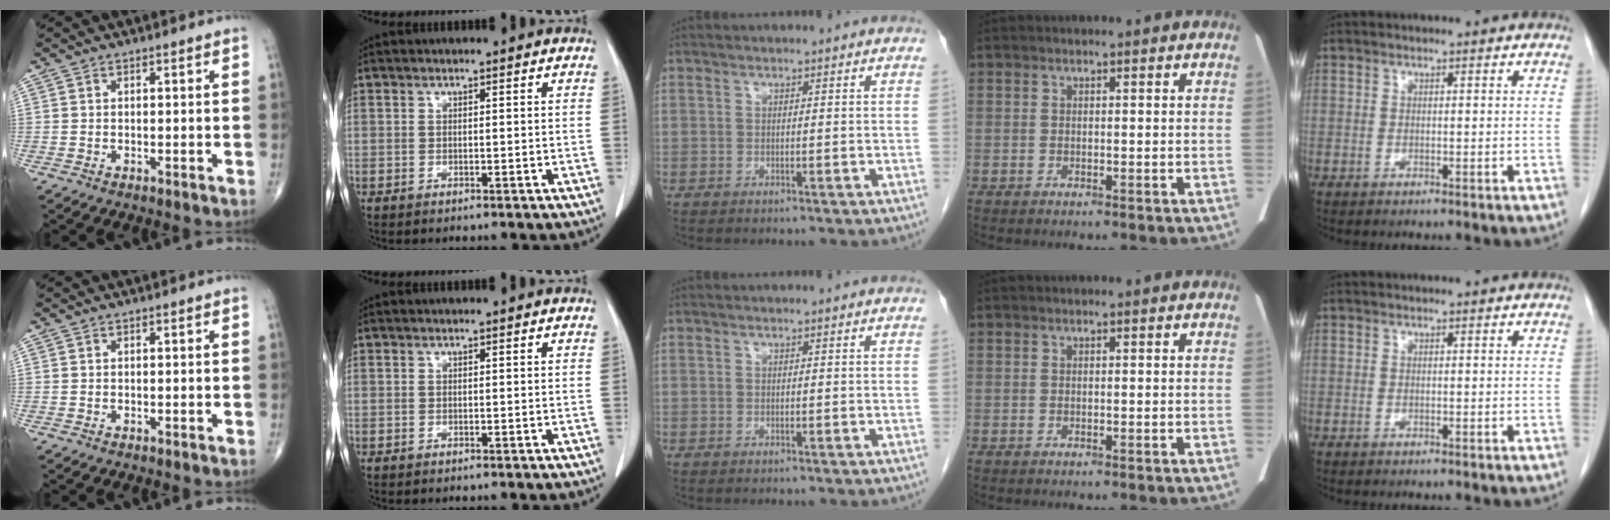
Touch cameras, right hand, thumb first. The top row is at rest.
{}